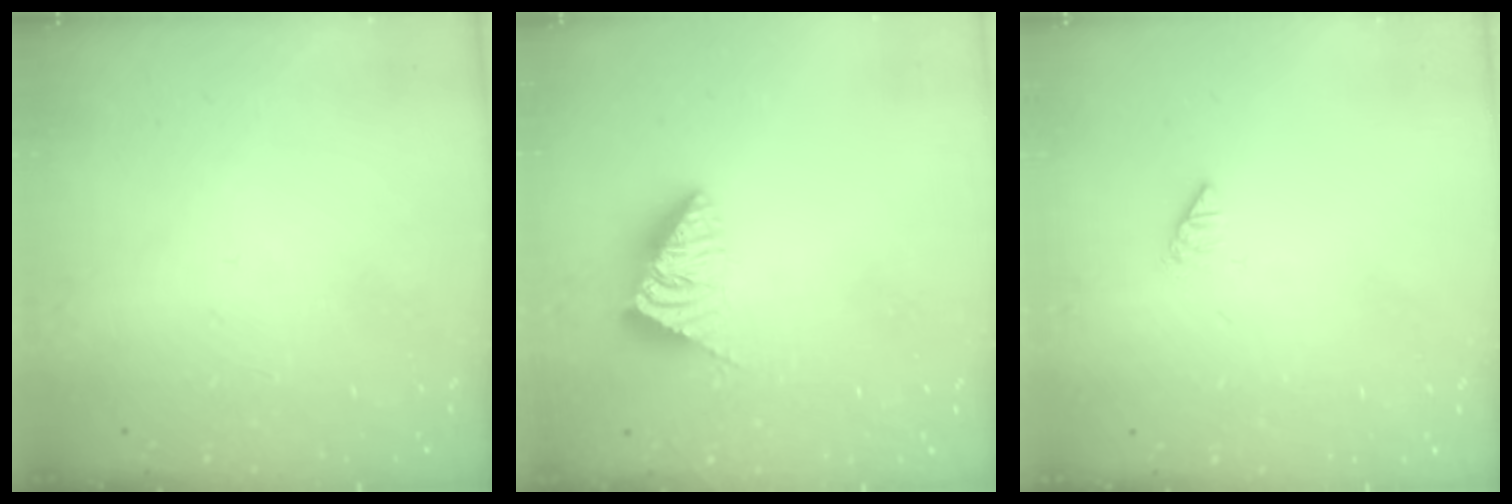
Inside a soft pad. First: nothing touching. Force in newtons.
{"total": 3.9, "press": 3.9, "slide": 0.7}
{"total": 0.0}